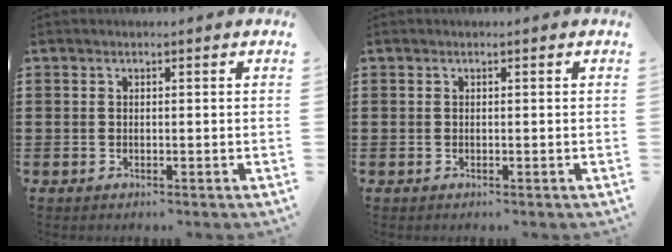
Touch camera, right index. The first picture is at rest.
{"total": 0.0}